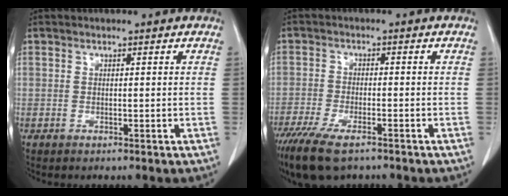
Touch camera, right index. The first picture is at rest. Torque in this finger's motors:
{"motor_torque": [0.99, -0.82, 0.46, 0.14]}